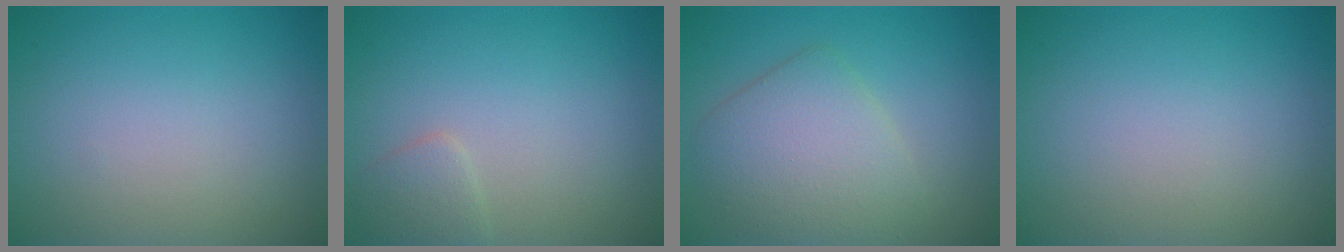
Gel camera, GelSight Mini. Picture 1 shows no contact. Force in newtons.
{"total": 1.5, "press": 1.5, "slide": 0.0}
{"total": 4.9, "press": 4.9, "slide": 0.2}
{"total": 0.0}